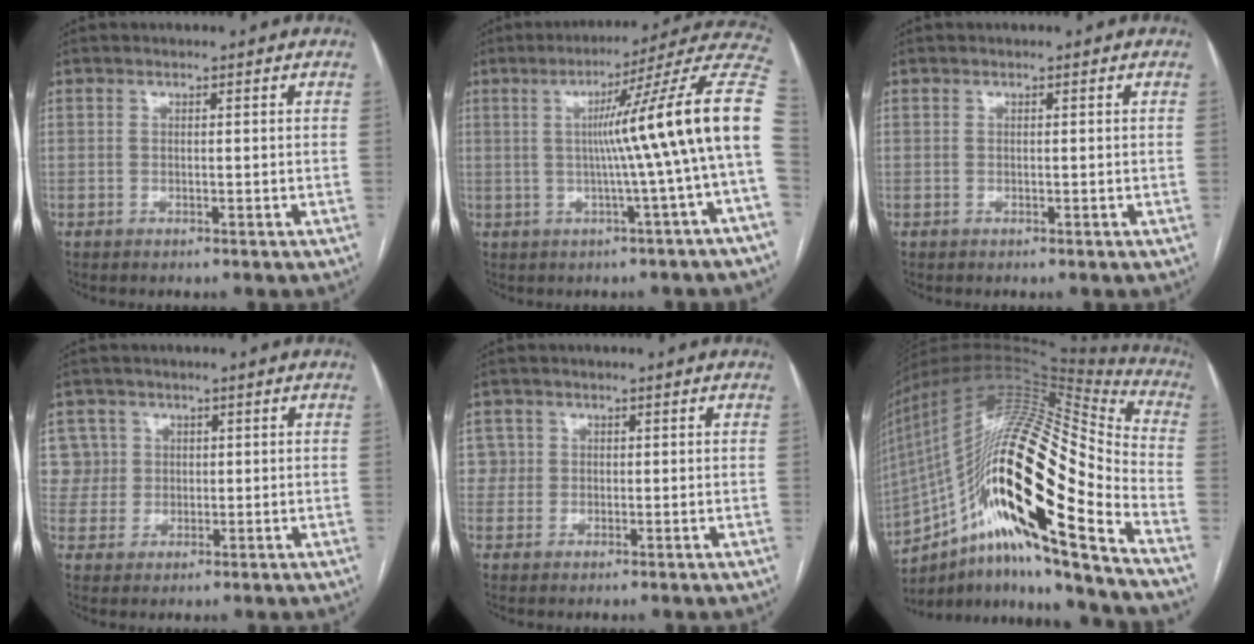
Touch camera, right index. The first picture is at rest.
{"total": 16.0, "force": [-0.1, -2.4, 15.8], "torque": [-0.197, 0.022, -0.009]}
{"total": 0.0}
{"total": 5.6, "force": [1.7, 5.3, -0.4], "torque": [0.021, 0.019, 0.040]}
{"total": 2.6, "force": [0.5, 2.6, -0.3], "torque": [0.023, 0.011, 0.007]}
{"total": 29.4, "force": [-13.9, 4.6, 25.5], "torque": [-0.435, 0.005, -0.239]}